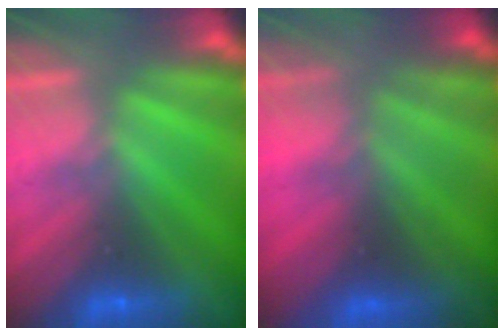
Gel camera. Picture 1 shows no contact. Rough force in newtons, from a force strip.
{"total": 8.3}